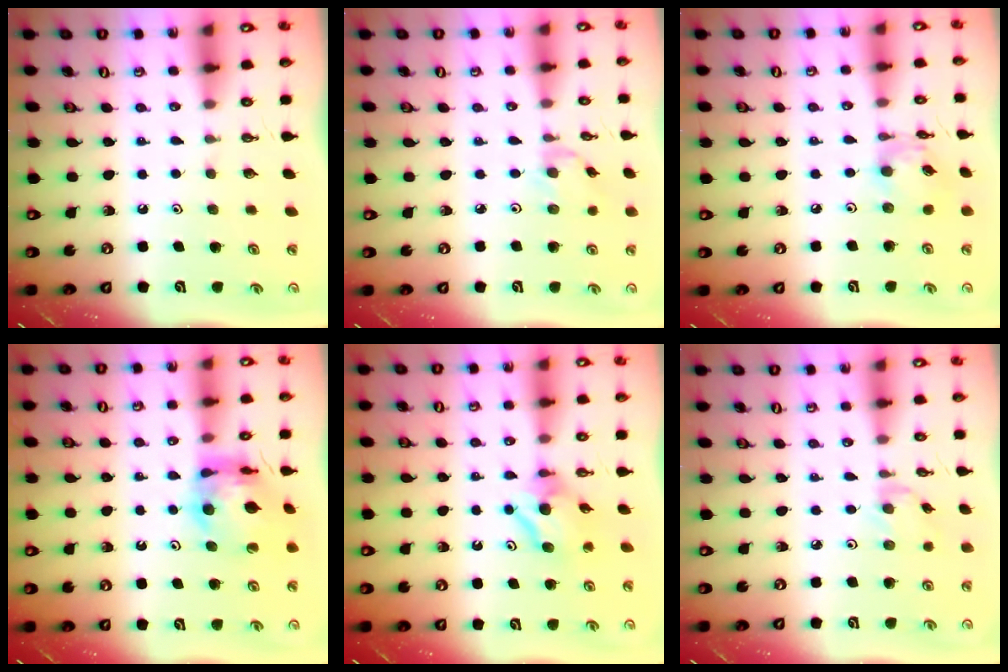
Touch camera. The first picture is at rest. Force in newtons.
{"total": 0.6, "press": 0.5, "slide": 0.3}
{"total": 10.9, "press": 10.9, "slide": 1.0}
{"total": 11.5, "press": 11.4, "slide": 1.4}
{"total": 7.8, "press": 7.8, "slide": 0.7}
{"total": 1.5, "press": 1.5, "slide": 0.3}